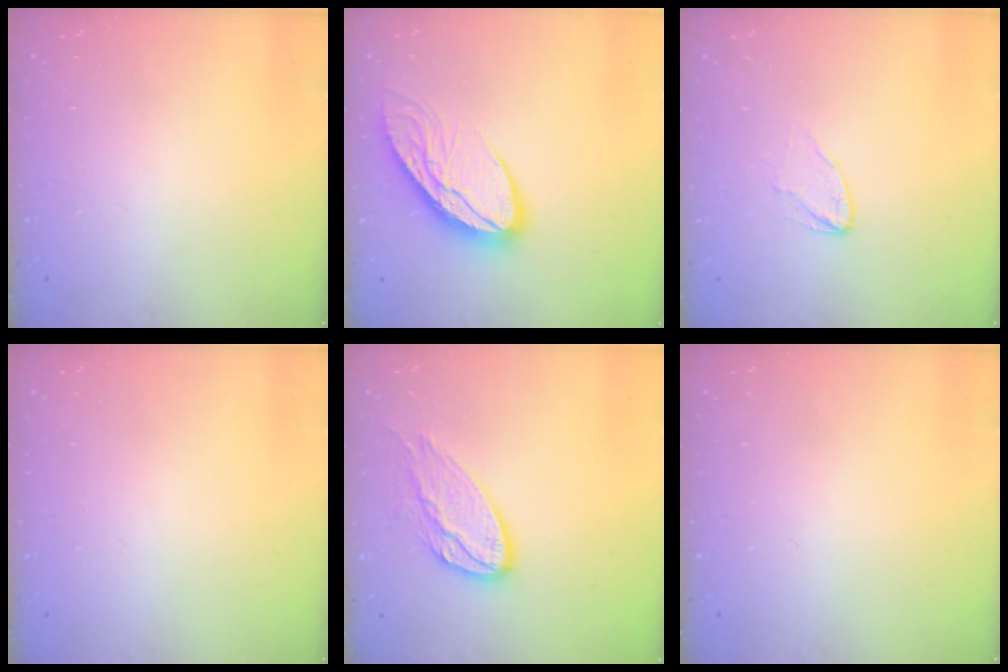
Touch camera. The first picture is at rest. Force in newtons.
{"total": 12.7, "press": 12.6, "slide": 1.2}
{"total": 3.7, "press": 3.7, "slide": 0.3}
{"total": 0.0}
{"total": 12.2, "press": 12.1, "slide": 0.8}
{"total": 0.0}